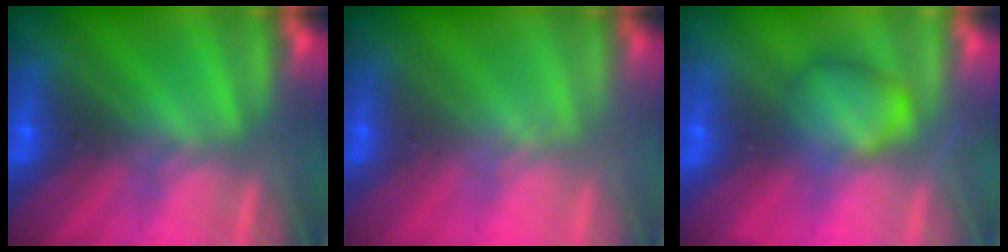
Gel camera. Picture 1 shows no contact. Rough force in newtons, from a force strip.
{"total": 2.1}
{"total": 2.3}